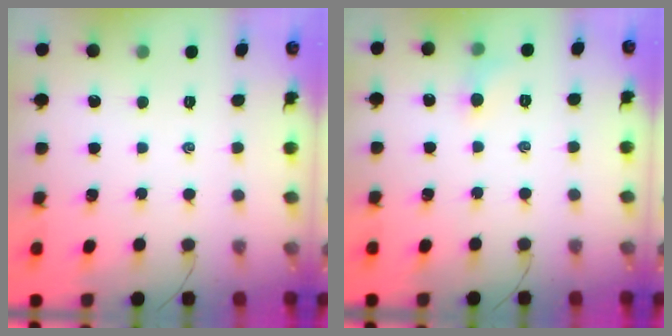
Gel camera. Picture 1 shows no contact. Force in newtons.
{"total": 5.2, "press": 5.0, "slide": 1.6}